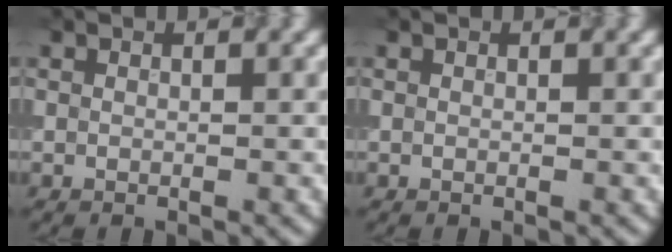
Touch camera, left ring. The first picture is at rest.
{"total": 0.0}